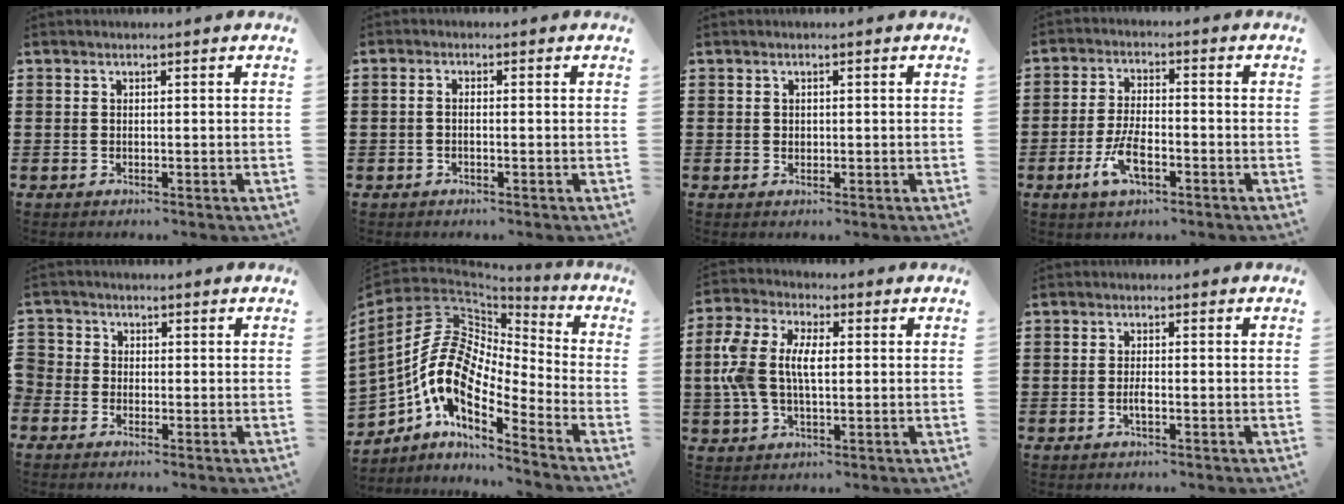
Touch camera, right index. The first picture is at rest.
{"total": 1.0, "force": [-0.8, 0.1, 0.6], "torque": [-0.013, -0.007, -0.015]}
{"total": 0.6, "force": [0.2, 0.6, 0.2], "torque": [-0.006, 0.003, 0.004]}
{"total": 5.8, "force": [-2.6, 2.4, 4.6], "torque": [-0.101, 0.001, -0.051]}
{"total": 1.7, "force": [-1.3, 1.1, 0.0], "torque": [-0.007, 0.002, -0.029]}
{"total": 13.3, "force": [-4.7, 7.5, 9.9], "torque": [-0.234, 0.004, -0.104]}
{"total": 8.2, "force": [0.4, 4.5, 6.8], "torque": [-0.167, 0.003, -0.004]}
{"total": 1.6, "force": [-0.7, 0.2, 1.5], "torque": [-0.028, 0.000, -0.013]}